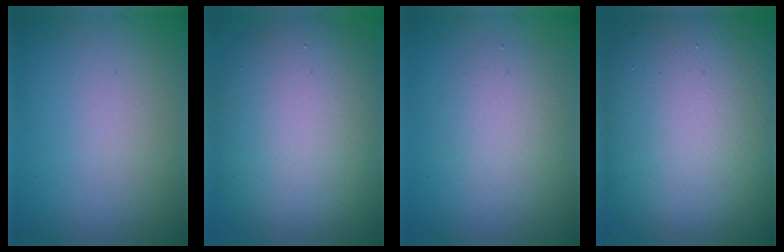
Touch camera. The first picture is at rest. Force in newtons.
{"total": 11.8, "press": 11.7, "slide": 1.1}
{"total": 2.9, "press": 2.9, "slide": 0.4}
{"total": 16.1, "press": 16.1, "slide": 1.2}